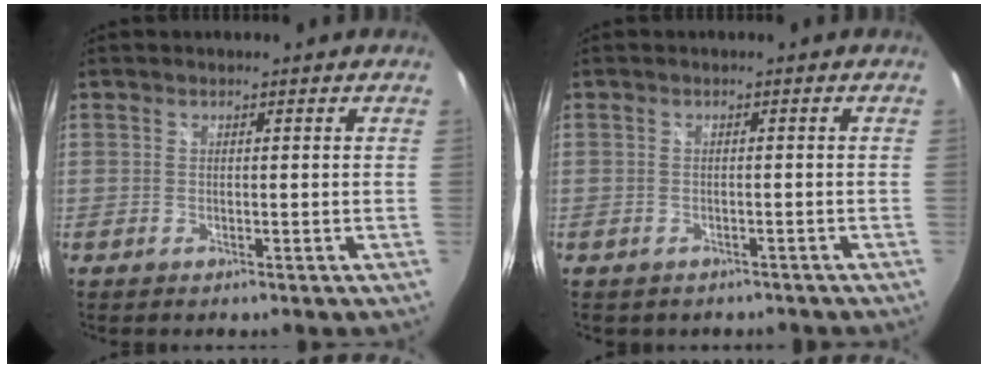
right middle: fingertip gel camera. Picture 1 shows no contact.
{"total": 2.6, "force": [-1.9, 1.6, 0.7], "torque": [-0.017, -0.006, -0.020]}